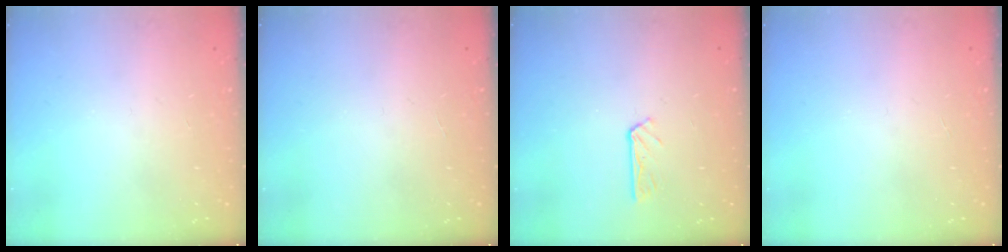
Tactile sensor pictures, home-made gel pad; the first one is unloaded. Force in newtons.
{"total": 0.0}
{"total": 3.9, "press": 3.9, "slide": 0.5}
{"total": 0.0}